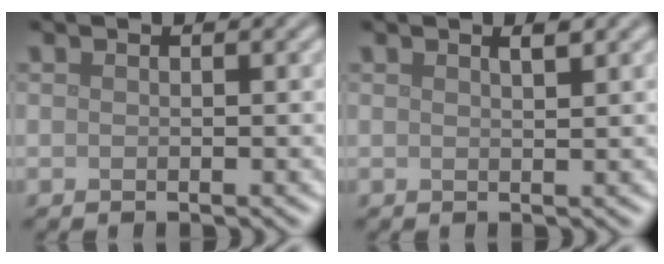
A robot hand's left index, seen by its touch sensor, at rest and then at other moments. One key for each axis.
{"total": 1.1, "fx": 0.7, "fy": 0.2, "fz": 0.7, "tx": -0.010, "ty": 0.001, "tz": 0.011}